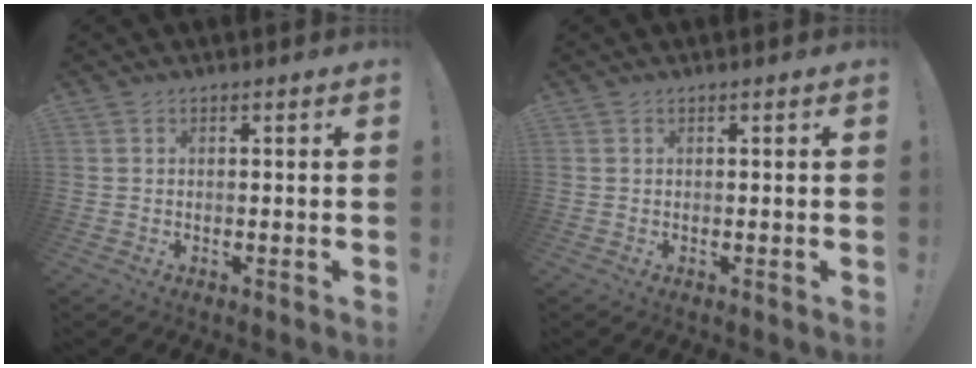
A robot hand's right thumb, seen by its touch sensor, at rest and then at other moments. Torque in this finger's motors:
{"motor_torque": [-0.03, 0.03, 0.09, -0.09, 0.04]}